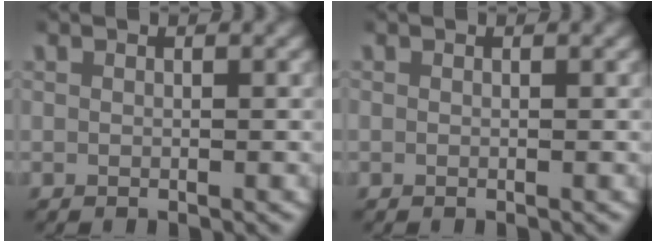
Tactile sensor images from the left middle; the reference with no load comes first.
{"total": 0.0}